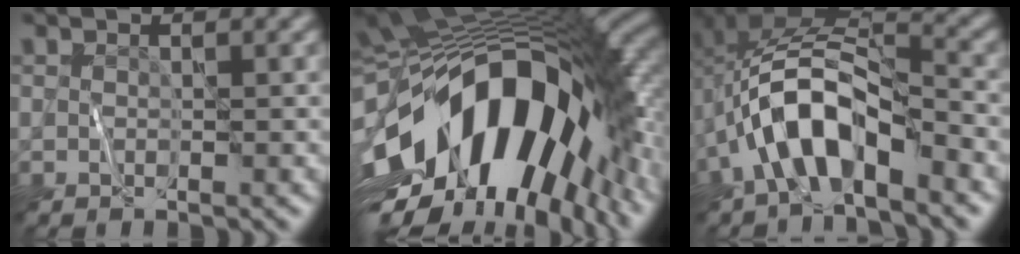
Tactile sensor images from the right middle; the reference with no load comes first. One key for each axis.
{"total": 18.1, "fx": -5.0, "fy": 9.0, "fz": 14.8, "tx": -0.256, "ty": -0.023, "tz": -0.085}
{"total": 9.0, "fx": -3.9, "fy": 4.0, "fz": 7.1, "tx": -0.138, "ty": 0.013, "tz": -0.076}